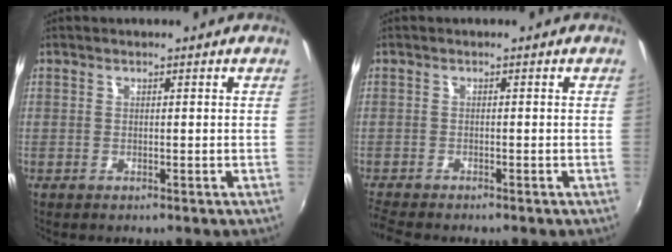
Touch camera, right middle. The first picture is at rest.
{"total": 4.0, "force": [-3.7, 0.4, 1.3], "torque": [-0.039, -0.022, -0.072]}